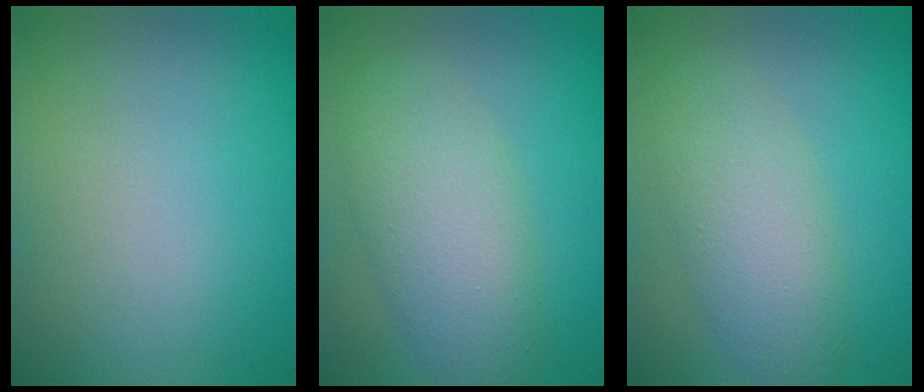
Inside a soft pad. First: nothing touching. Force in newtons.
{"total": 5.5, "press": 5.5, "slide": 0.2}
{"total": 4.6, "press": 4.6, "slide": 0.3}